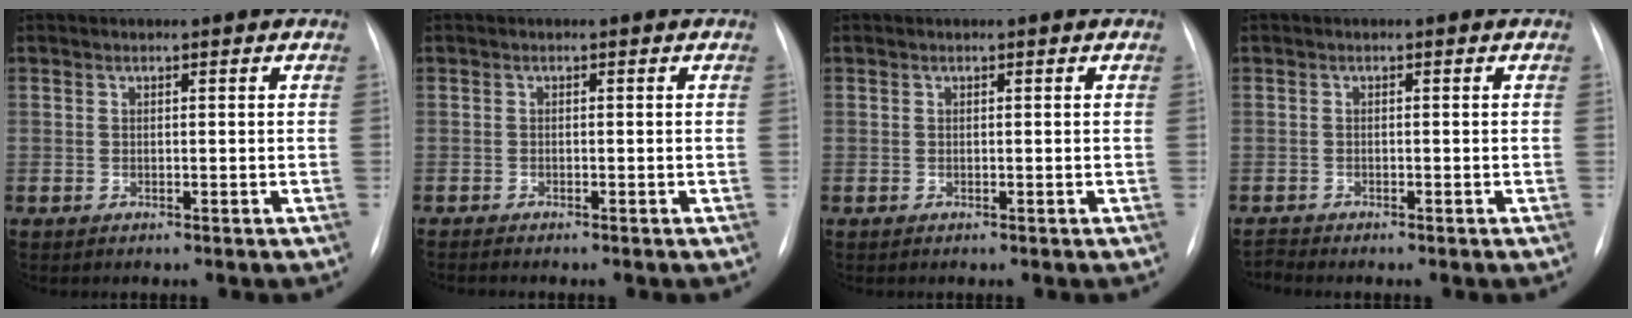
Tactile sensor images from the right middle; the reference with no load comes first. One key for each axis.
{"total": 1.4, "fx": -1.3, "fy": 0.0, "fz": 0.6, "tx": -0.011, "ty": -0.003, "tz": -0.018}
{"total": 0.0}
{"total": 1.1, "fx": -1.0, "fy": -0.3, "fz": -0.3, "tx": 0.003, "ty": -0.010, "tz": -0.020}